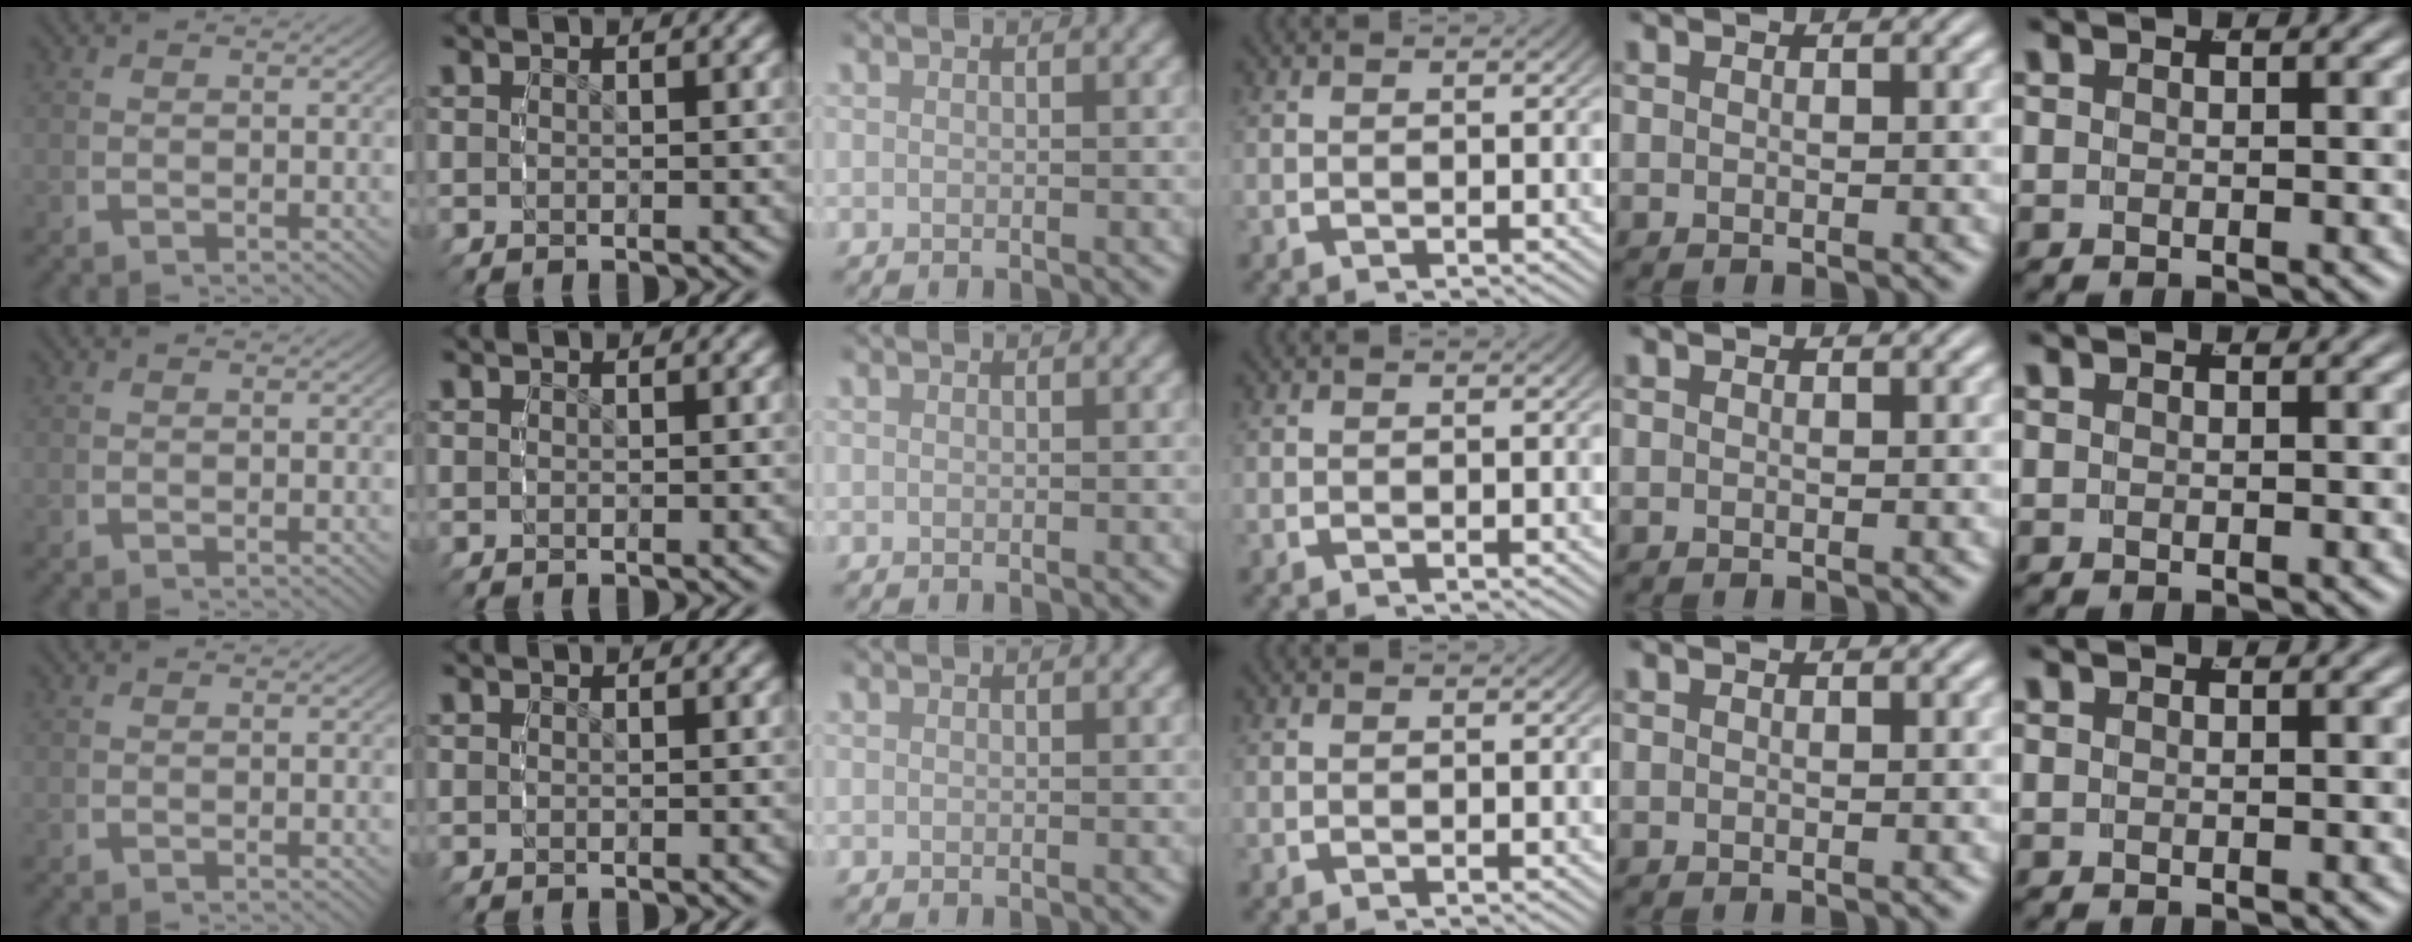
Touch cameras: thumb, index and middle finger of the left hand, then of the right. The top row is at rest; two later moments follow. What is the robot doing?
{"motion": "reach", "object": "bottle cap"}